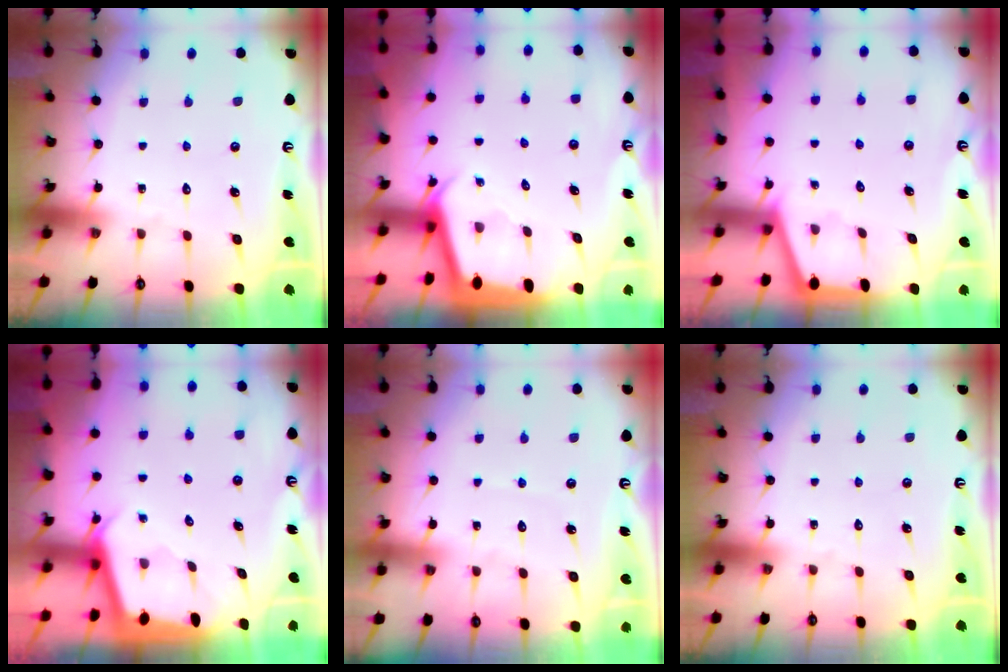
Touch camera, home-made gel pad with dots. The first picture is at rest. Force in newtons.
{"total": 2.4, "press": 2.4, "slide": 0.1}
{"total": 1.1, "press": 1.1, "slide": 0.1}
{"total": 2.1, "press": 2.1, "slide": 0.2}
{"total": 4.2, "press": 4.1, "slide": 0.5}
{"total": 0.0}